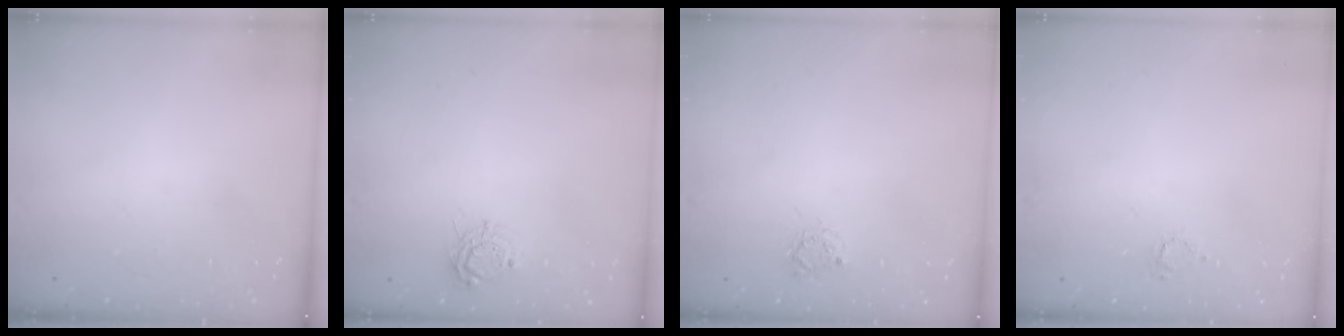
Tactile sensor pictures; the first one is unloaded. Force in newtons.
{"total": 7.4, "press": 7.3, "slide": 0.7}
{"total": 2.9, "press": 2.8, "slide": 0.4}
{"total": 2.5, "press": 2.5, "slide": 0.3}